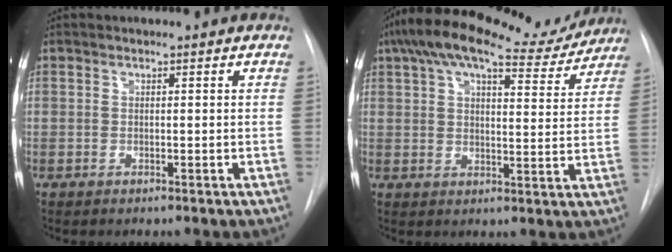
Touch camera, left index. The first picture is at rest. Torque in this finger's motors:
{"motor_torque": [1.08, -1.03, 0.07, 0.13]}